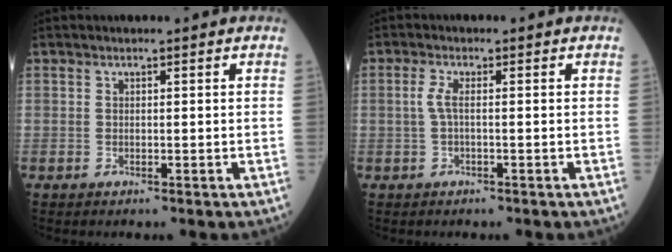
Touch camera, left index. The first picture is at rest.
{"total": 2.0, "force": [-0.1, 0.1, 2.0], "torque": [-0.048, 0.004, -0.002]}